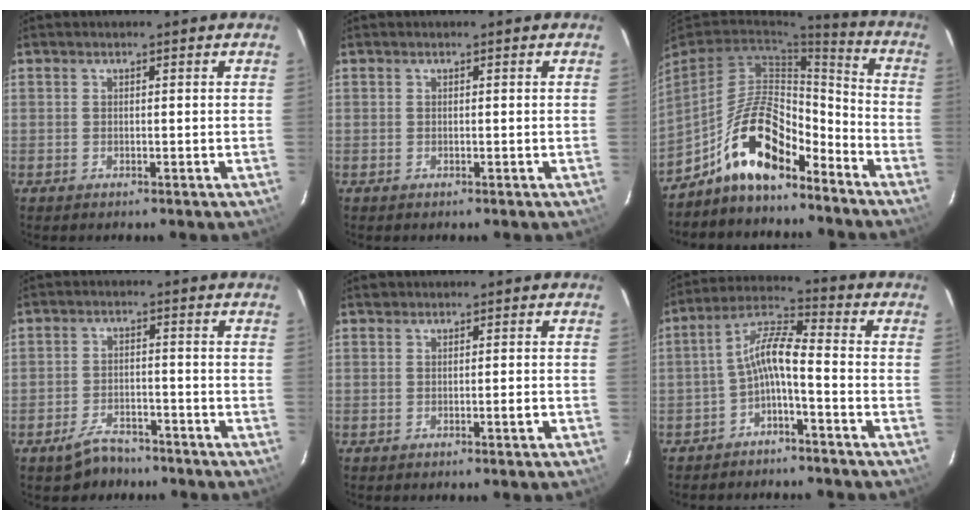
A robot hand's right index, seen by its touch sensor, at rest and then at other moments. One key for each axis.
{"total": 0.0}
{"total": 13.9, "fx": -9.8, "fy": 5.1, "fz": 8.5, "tx": -0.171, "ty": 0.020, "tz": -0.175}
{"total": 5.3, "fx": -4.2, "fy": 2.9, "fz": 1.1, "tx": -0.038, "ty": 0.011, "tz": -0.058}
{"total": 0.7, "fx": -0.3, "fy": 0.2, "fz": 0.6, "tx": -0.009, "ty": 0.000, "tz": -0.006}
{"total": 6.9, "fx": -3.2, "fy": 1.2, "fz": 5.9, "tx": -0.145, "ty": 0.021, "tz": -0.062}